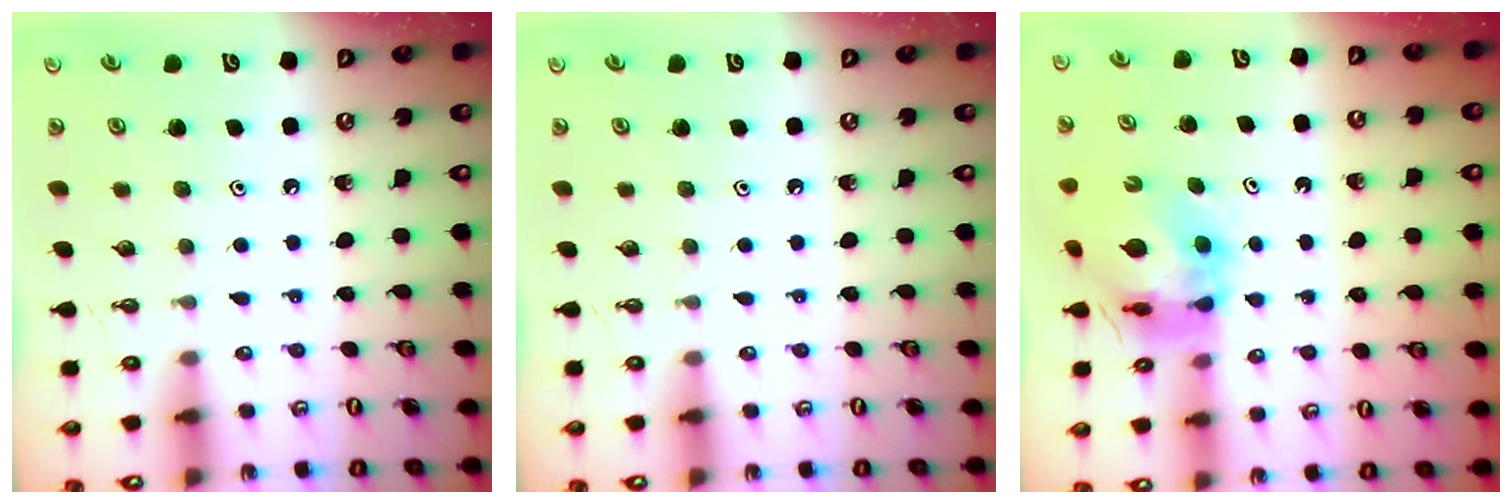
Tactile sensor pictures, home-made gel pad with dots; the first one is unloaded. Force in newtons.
{"total": 0.0}
{"total": 11.5, "press": 11.4, "slide": 1.3}